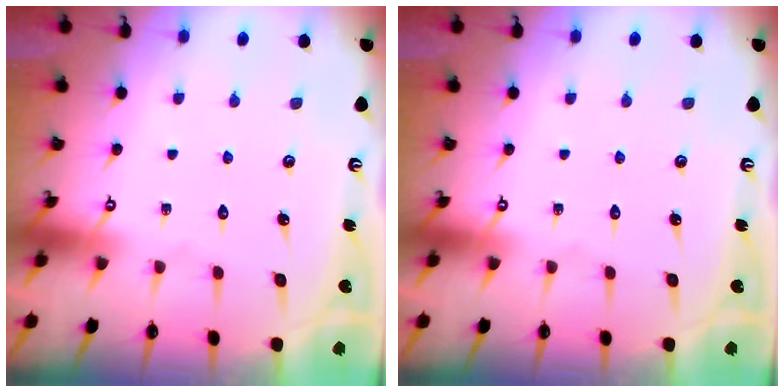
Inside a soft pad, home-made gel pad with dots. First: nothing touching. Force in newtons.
{"total": 0.0}